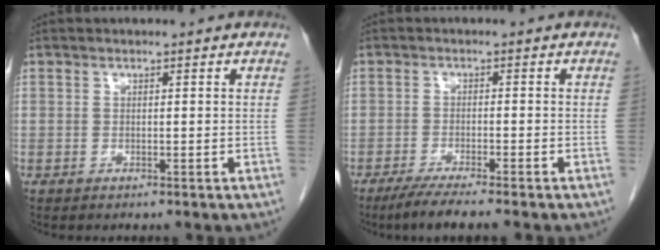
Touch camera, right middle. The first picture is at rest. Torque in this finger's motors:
{"motor_torque": [0.50, -0.38, 0.04, 0.03]}